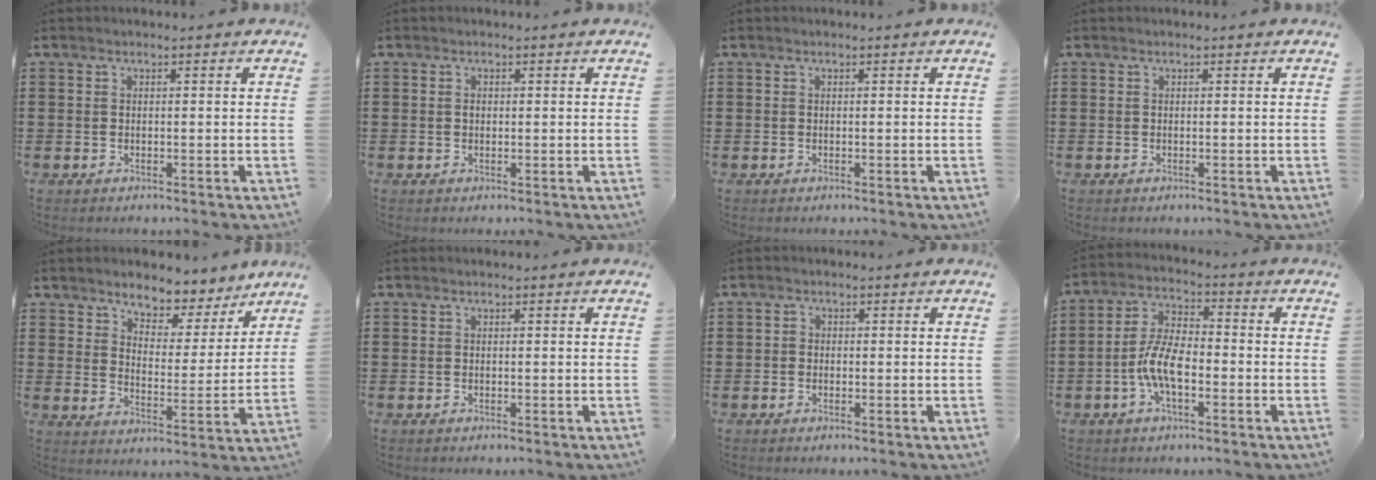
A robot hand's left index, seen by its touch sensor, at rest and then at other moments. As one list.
[{"total": 0.8, "force": [0.2, 0.6, 0.5], "torque": [-0.013, 0.002, 0.004]}, {"total": 0.0}, {"total": 0.0}, {"total": 5.2, "force": [4.9, 1.5, 1.0], "torque": [-0.032, -0.036, 0.078]}, {"total": 0.0}, {"total": 1.0, "force": [-0.3, 0.8, 0.4], "torque": [-0.010, 0.002, -0.008]}, {"total": 7.5, "force": [-2.3, 3.3, 6.4], "torque": [-0.148, 0.000, -0.051]}]